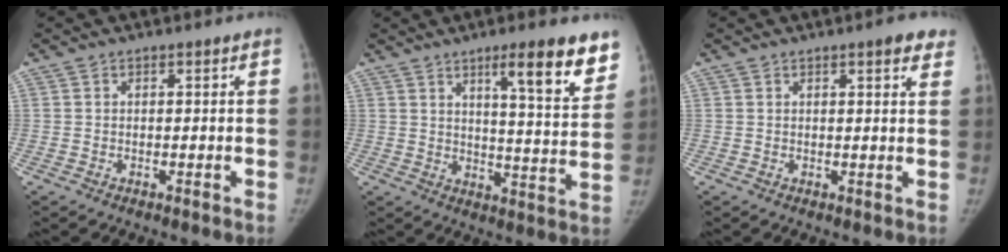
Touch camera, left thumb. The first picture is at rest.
{"total": 13.6, "force": [8.5, 2.2, 10.4], "torque": [-0.115, -0.049, 0.122]}
{"total": 4.5, "force": [2.9, 1.0, 3.3], "torque": [-0.025, -0.005, 0.030]}